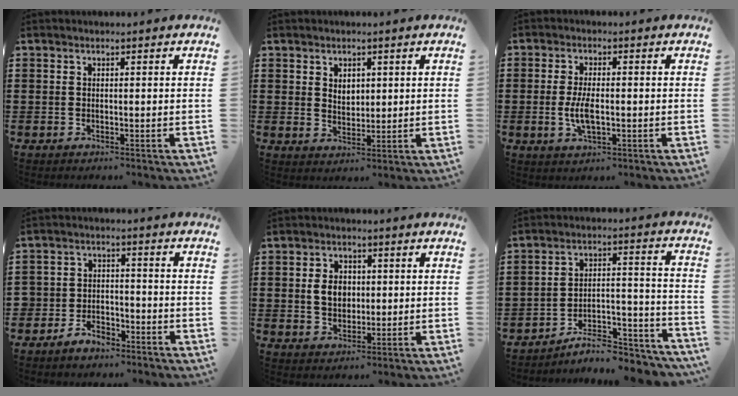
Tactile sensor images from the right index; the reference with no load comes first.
{"total": 2.6, "force": [1.5, 1.9, 1.1], "torque": [-0.018, 0.004, 0.026]}
{"total": 4.7, "force": [-0.6, 1.9, 4.3], "torque": [-0.097, -0.004, -0.017]}
{"total": 4.1, "force": [-3.6, 1.9, 0.7], "torque": [-0.015, 0.013, -0.072]}
{"total": 4.7, "force": [0.3, 3.5, 3.1], "torque": [-0.069, 0.008, -0.001]}
{"total": 7.9, "force": [-6.9, 2.0, 3.2], "torque": [-0.040, 0.019, -0.129]}